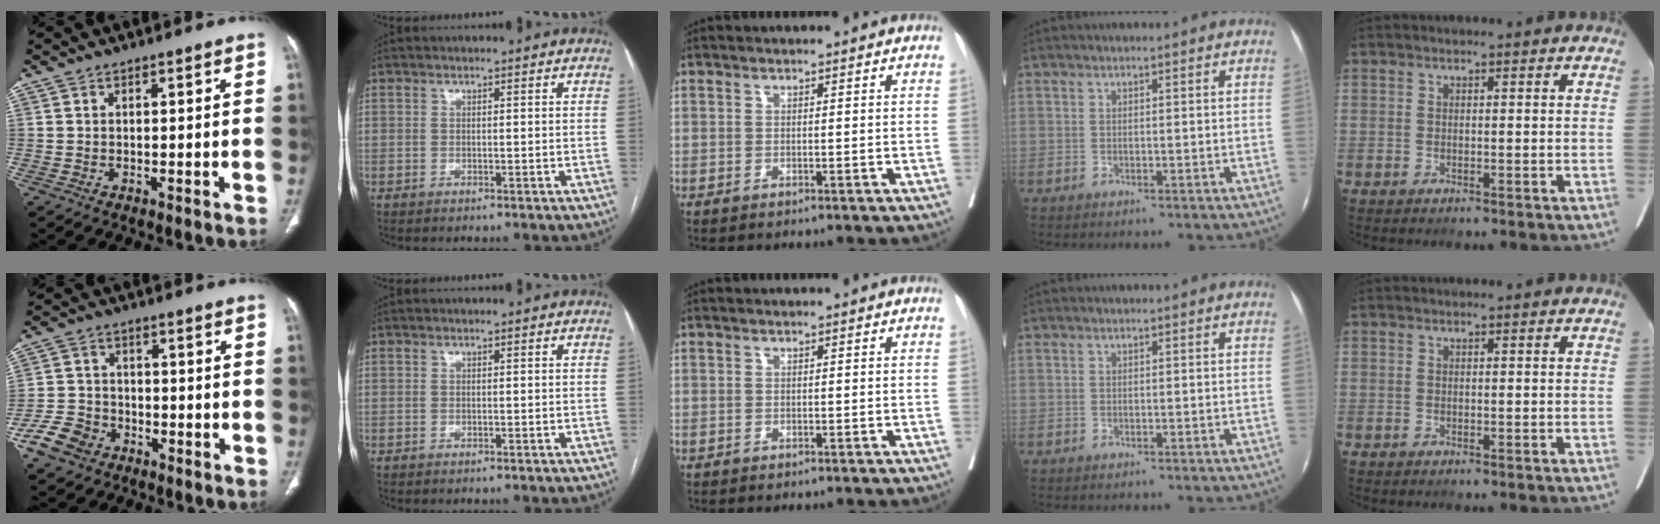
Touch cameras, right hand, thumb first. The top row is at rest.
{"thumb": {"total": 7.7, "force": [-4.3, 5.7, 2.9], "torque": [-0.050, 0.024, -0.082]}}